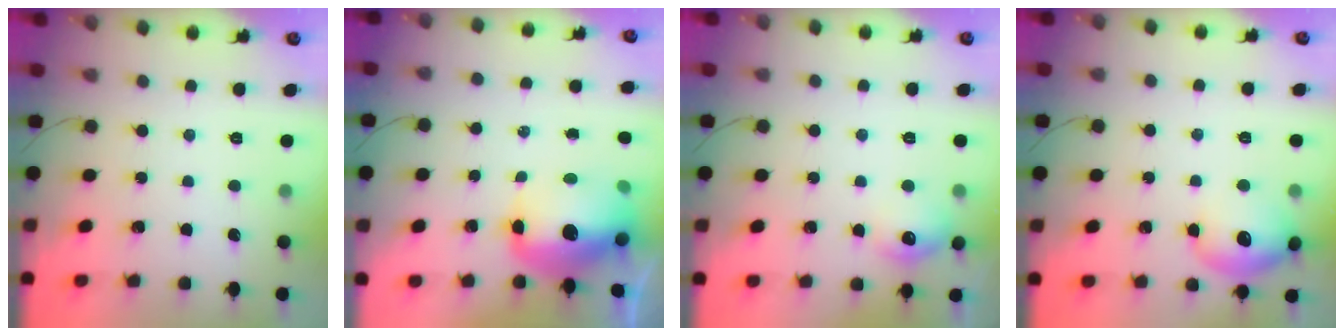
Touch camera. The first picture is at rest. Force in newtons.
{"total": 14.9, "press": 14.5, "slide": 3.4}
{"total": 9.3, "press": 9.3, "slide": 0.3}
{"total": 13.4, "press": 12.5, "slide": 5.0}